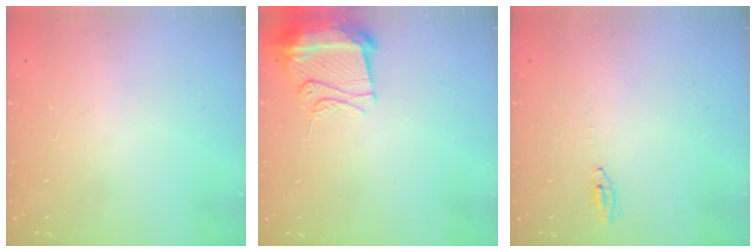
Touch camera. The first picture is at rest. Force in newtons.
{"total": 10.8, "press": 10.7, "slide": 1.1}
{"total": 2.0, "press": 2.0, "slide": 0.2}